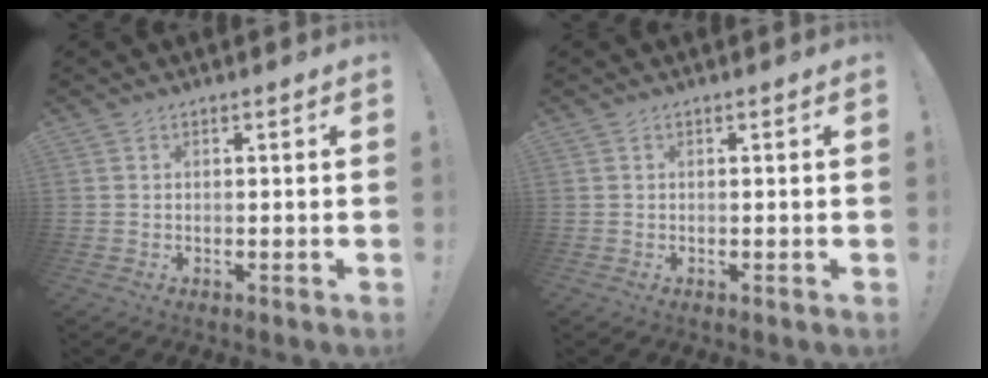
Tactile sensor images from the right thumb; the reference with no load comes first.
{"total": 0.0}